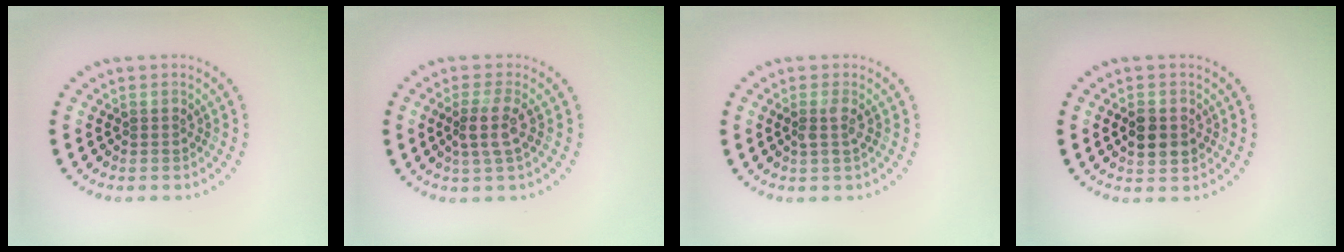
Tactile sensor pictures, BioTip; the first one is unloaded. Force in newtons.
{"total": 2.3, "press": 1.9, "slide": 1.3}
{"total": 1.2, "press": 1.1, "slide": 0.6}
{"total": 2.7, "press": 2.7, "slide": 0.2}